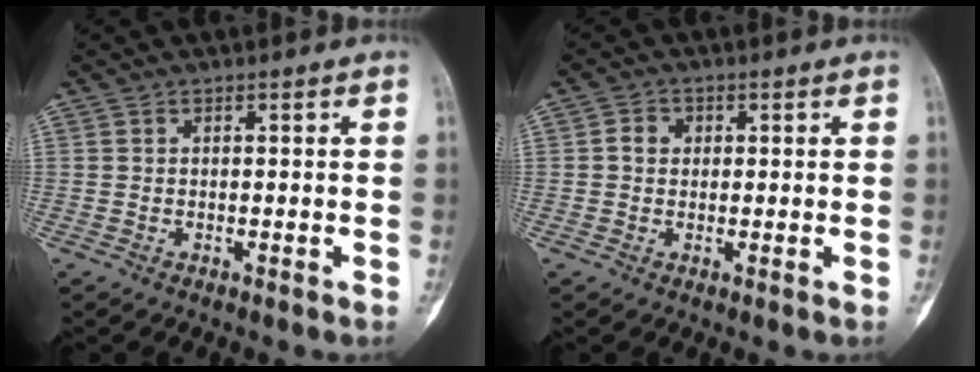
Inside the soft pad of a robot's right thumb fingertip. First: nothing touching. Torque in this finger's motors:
{"motor_torque": [-0.26, 0.33, 0.53, 0.19, -0.01]}